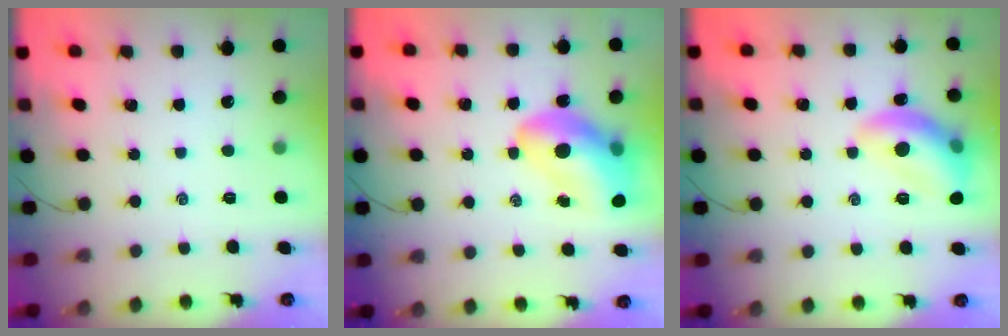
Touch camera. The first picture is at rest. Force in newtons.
{"total": 14.5, "press": 14.0, "slide": 3.8}
{"total": 14.1, "press": 14.1, "slide": 1.1}